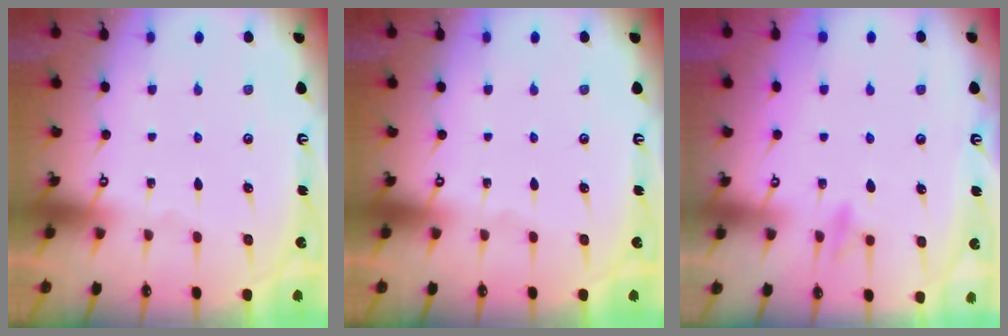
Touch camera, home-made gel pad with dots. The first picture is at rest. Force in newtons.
{"total": 0.0}
{"total": 9.3, "press": 9.3, "slide": 0.9}